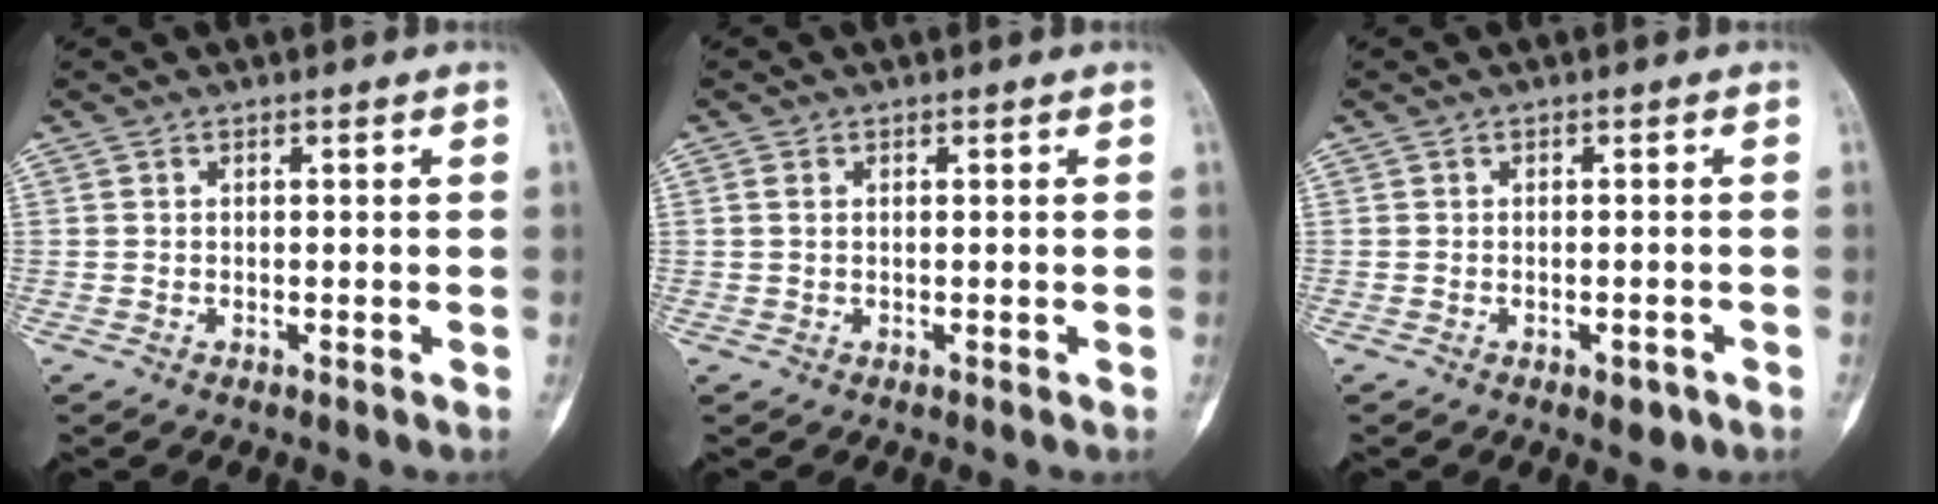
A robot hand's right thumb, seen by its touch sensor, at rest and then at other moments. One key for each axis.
{"total": 0.9, "fx": 0.3, "fy": 0.6, "fz": 0.6, "tx": -0.010, "ty": 0.002, "tz": 0.006}
{"total": 2.4, "fx": -1.3, "fy": 1.1, "fz": 1.7, "tx": -0.016, "ty": 0.009, "tz": -0.009}